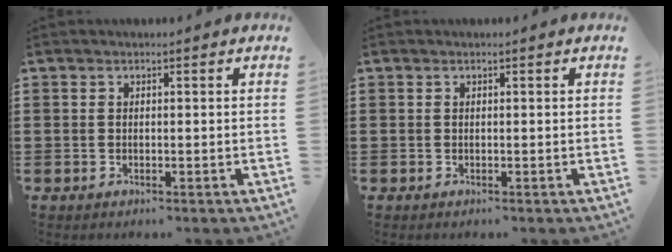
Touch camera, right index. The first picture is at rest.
{"total": 0.0}